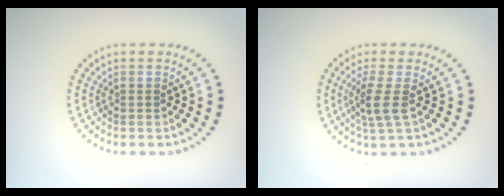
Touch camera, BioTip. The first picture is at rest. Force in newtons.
{"total": 2.7, "press": 2.1, "slide": 1.7}